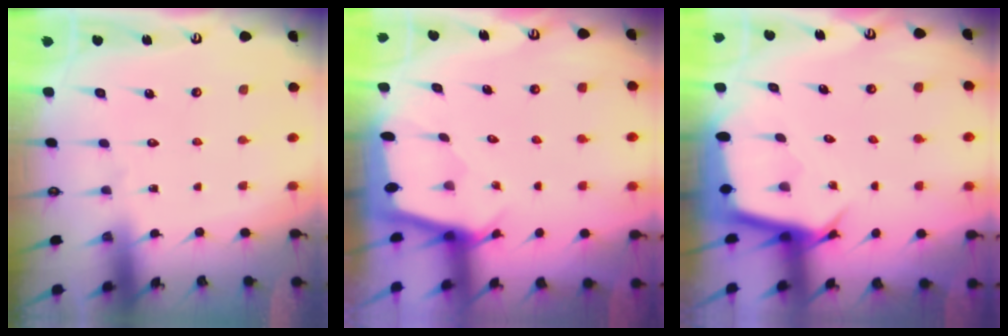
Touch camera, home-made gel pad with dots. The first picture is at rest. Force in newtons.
{"total": 1.3, "press": 1.3, "slide": 0.1}
{"total": 4.6, "press": 4.5, "slide": 0.3}